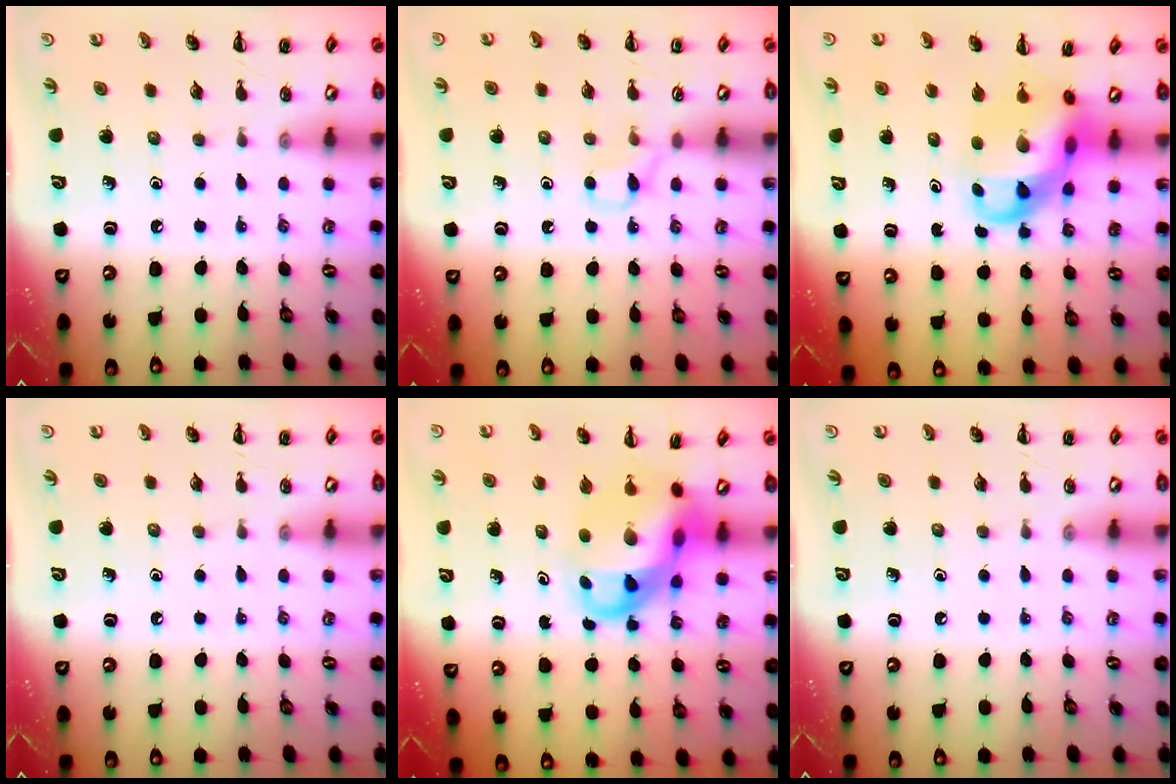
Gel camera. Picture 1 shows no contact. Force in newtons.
{"total": 4.7, "press": 4.4, "slide": 1.4}
{"total": 9.2, "press": 8.9, "slide": 2.5}
{"total": 0.0}
{"total": 8.7, "press": 8.4, "slide": 2.3}
{"total": 0.0}